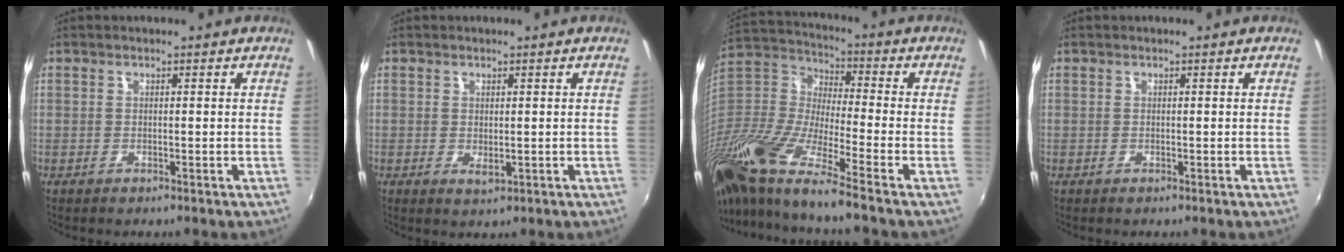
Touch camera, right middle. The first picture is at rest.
{"total": 0.9, "force": [0.0, 0.6, 0.7], "torque": [-0.012, -0.004, 0.000]}
{"total": 23.9, "force": [-17.3, 3.0, 16.2], "torque": [-0.310, -0.049, -0.340]}
{"total": 0.0}